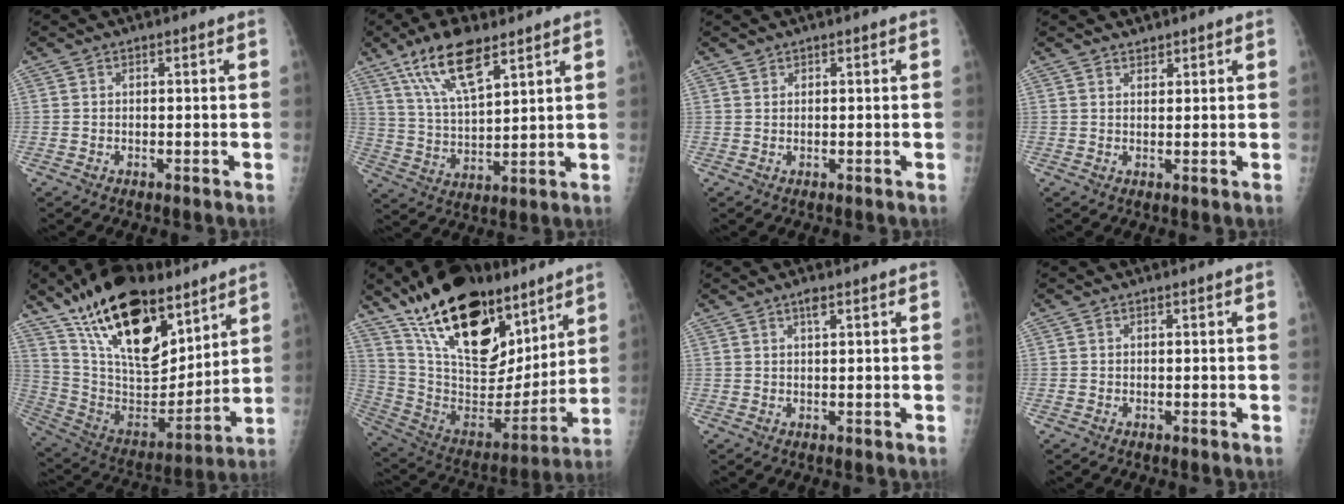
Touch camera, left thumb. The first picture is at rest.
{"total": 13.4, "force": [8.4, 4.6, 9.3], "torque": [-0.158, -0.034, 0.164]}
{"total": 0.6, "force": [0.5, 0.4, -0.1], "torque": [0.008, -0.002, 0.006]}
{"total": 1.5, "force": [1.3, 0.7, 0.3], "torque": [0.006, -0.009, 0.020]}
{"total": 28.2, "force": [17.0, 13.3, 18.1], "torque": [-0.283, -0.049, 0.297]}
{"total": 29.5, "force": [18.2, 13.9, 18.5], "torque": [-0.277, -0.052, 0.312]}
{"total": 1.7, "force": [1.0, 0.4, 1.3], "torque": [-0.021, 0.000, 0.017]}
{"total": 0.5, "force": [-0.2, 0.5, 0.2], "torque": [-0.001, 0.001, -0.002]}